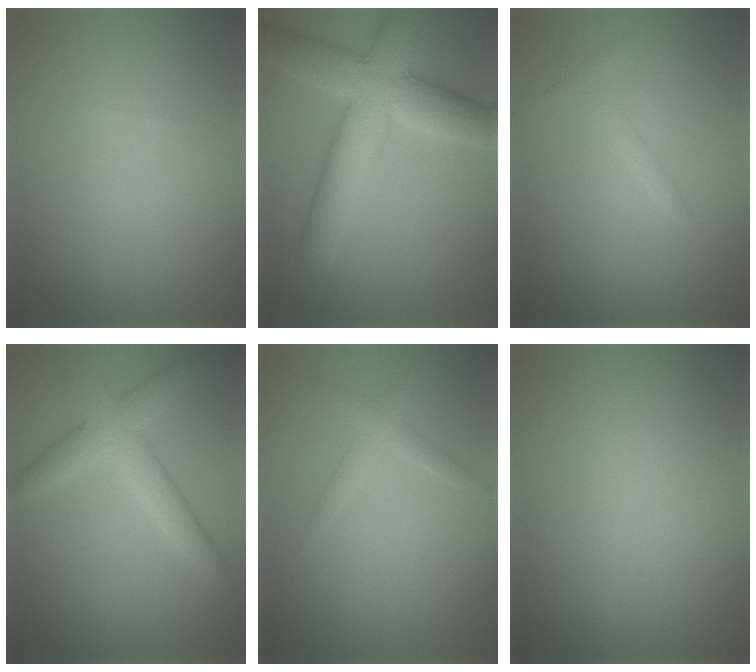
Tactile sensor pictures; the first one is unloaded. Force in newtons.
{"total": 8.9, "press": 8.9, "slide": 0.3}
{"total": 1.0, "press": 1.0, "slide": 0.0}
{"total": 4.2, "press": 4.2, "slide": 0.2}
{"total": 1.5, "press": 1.5, "slide": 0.0}
{"total": 0.0}